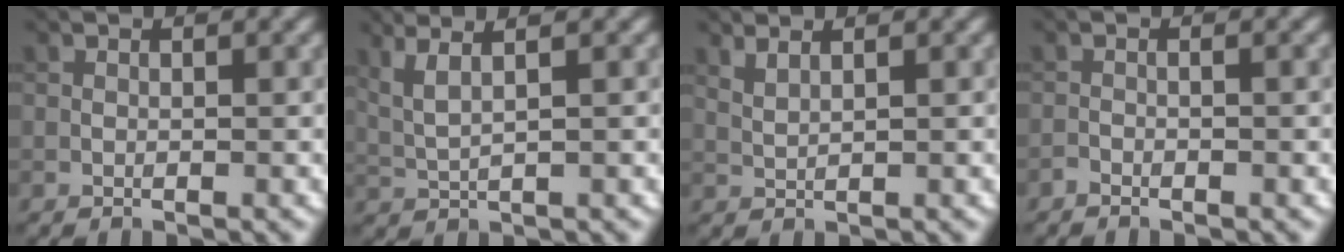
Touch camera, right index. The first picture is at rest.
{"total": 3.8, "force": [2.1, 1.2, 3.0], "torque": [-0.053, 0.015, 0.027]}
{"total": 1.6, "force": [1.3, 0.4, 0.9], "torque": [-0.022, -0.003, 0.025]}
{"total": 0.9, "force": [-0.7, 0.1, 0.5], "torque": [-0.009, 0.000, -0.015]}